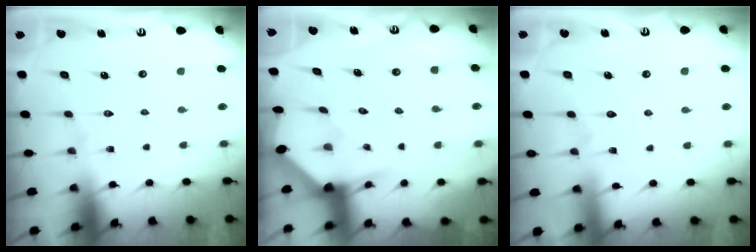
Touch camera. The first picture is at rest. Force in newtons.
{"total": 3.2, "press": 3.2, "slide": 0.3}
{"total": 5.3, "press": 5.3, "slide": 0.5}